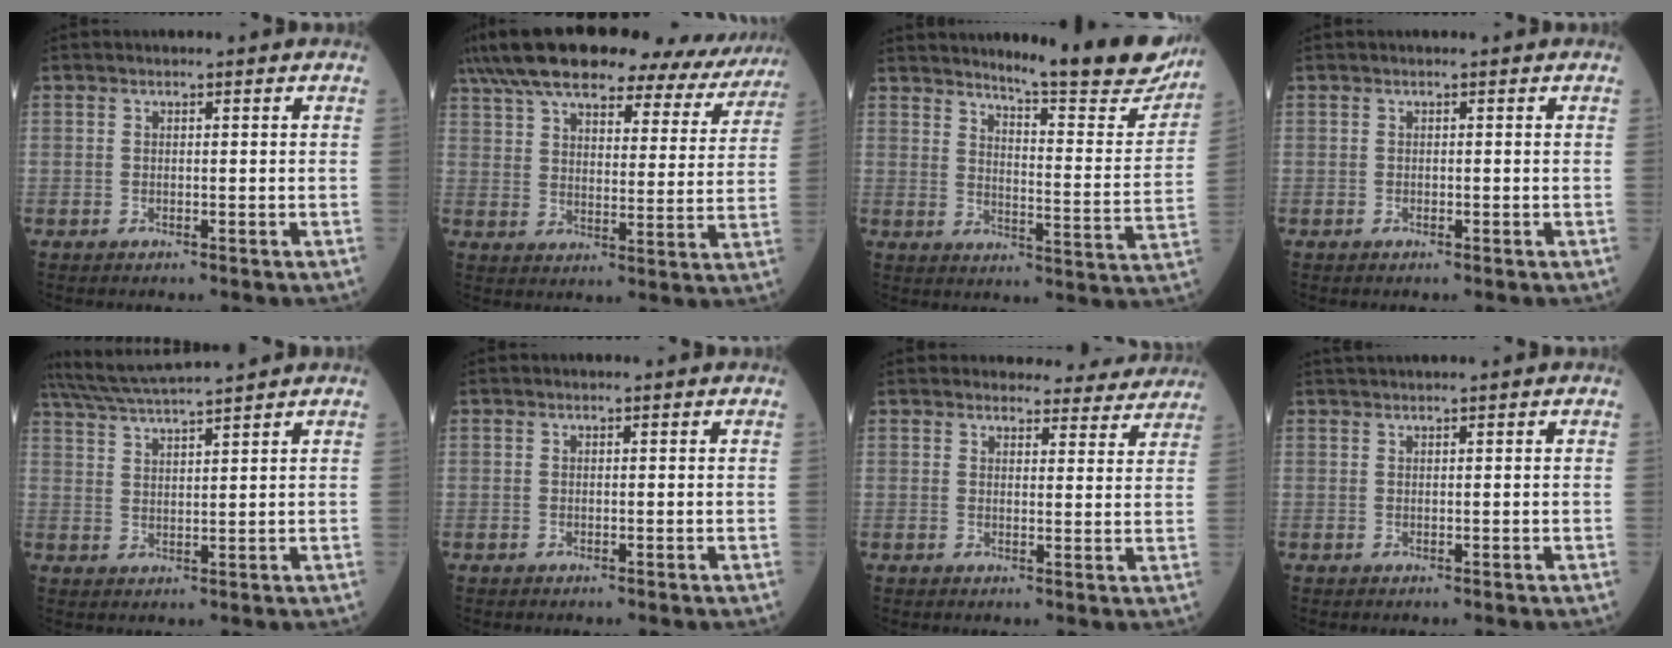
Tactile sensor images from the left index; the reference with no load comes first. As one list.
[{"total": 28.5, "force": [24.7, 7.6, 12.1], "torque": [-0.211, 0.005, 0.317]}, {"total": 18.6, "force": [16.8, 1.1, 7.9], "torque": [-0.106, -0.077, 0.205]}, {"total": 0.0}, {"total": 9.0, "force": [8.2, -1.3, 3.4], "torque": [-0.067, 0.022, 0.143]}, {"total": 0.0}, {"total": 9.5, "force": [9.1, 2.4, 1.2], "torque": [0.014, -0.003, 0.089]}, {"total": 2.4, "force": [2.2, -0.6, 0.9], "torque": [-0.011, 0.022, 0.044]}]